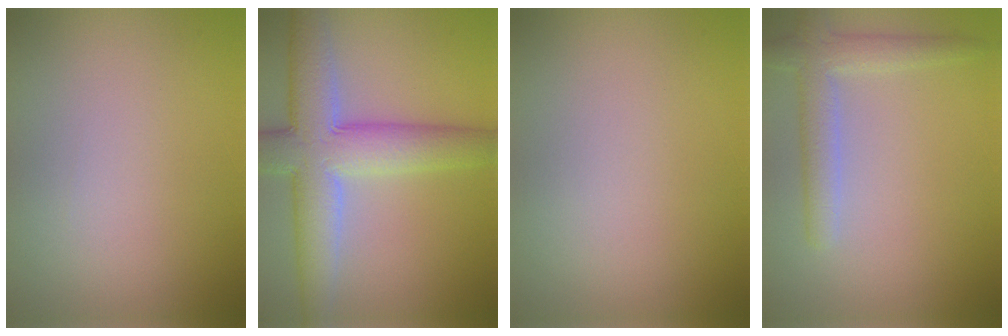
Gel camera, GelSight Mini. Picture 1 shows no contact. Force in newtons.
{"total": 8.5, "press": 8.5, "slide": 0.4}
{"total": 0.0}
{"total": 3.3, "press": 3.3, "slide": 0.3}